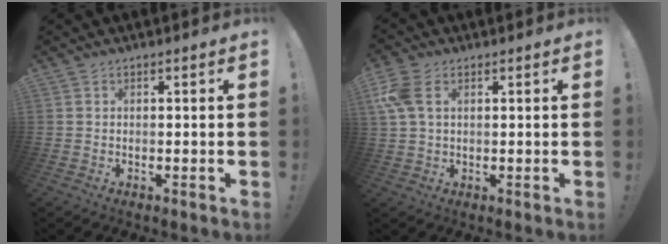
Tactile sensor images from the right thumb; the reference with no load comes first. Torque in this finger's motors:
{"motor_torque": [0.15, 0.15, 0.34, 0.40, 0.24]}